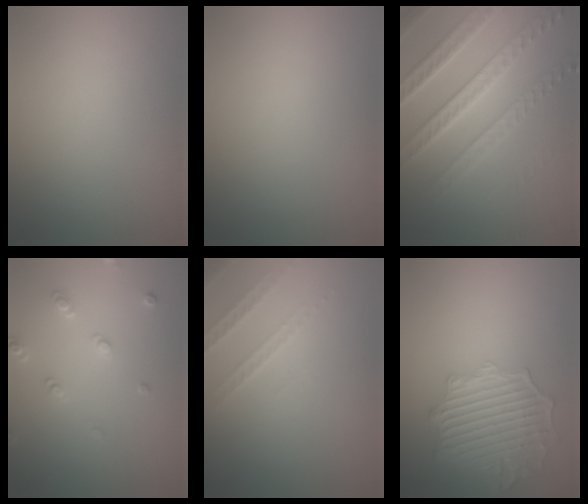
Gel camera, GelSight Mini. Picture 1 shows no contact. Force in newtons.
{"total": 0.0}
{"total": 4.8, "press": 4.6, "slide": 1.3}
{"total": 1.9, "press": 1.8, "slide": 0.5}
{"total": 1.9, "press": 1.8, "slide": 0.6}
{"total": 6.5, "press": 5.0, "slide": 4.1}